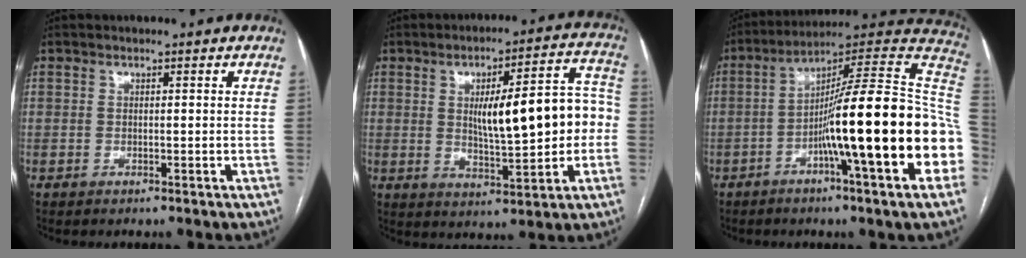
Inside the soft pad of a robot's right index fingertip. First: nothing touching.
{"total": 14.7, "force": [0.2, 3.7, 14.2], "torque": [-0.197, 0.031, 0.013]}
{"total": 25.8, "force": [-5.2, 0.4, 25.3], "torque": [-0.290, 0.013, -0.092]}